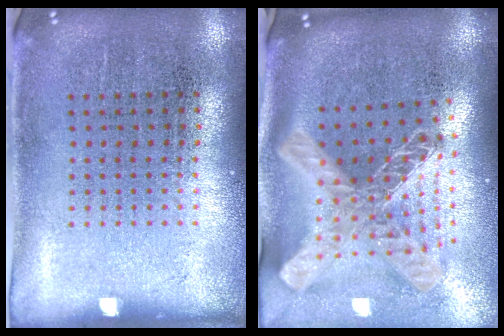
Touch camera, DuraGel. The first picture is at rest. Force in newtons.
{"total": 2.9, "press": 2.0, "slide": 2.1}